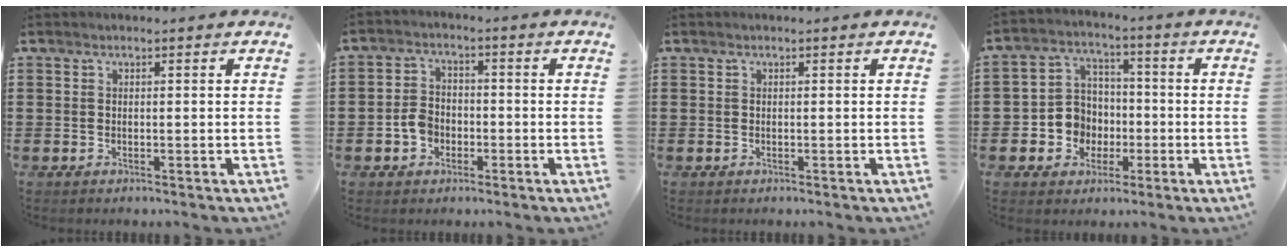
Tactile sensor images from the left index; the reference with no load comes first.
{"total": 4.1, "force": [-1.5, 3.1, 2.2], "torque": [-0.059, 0.004, -0.033]}
{"total": 0.0}
{"total": 7.2, "force": [-1.6, 6.6, 2.2], "torque": [-0.073, 0.018, -0.028]}